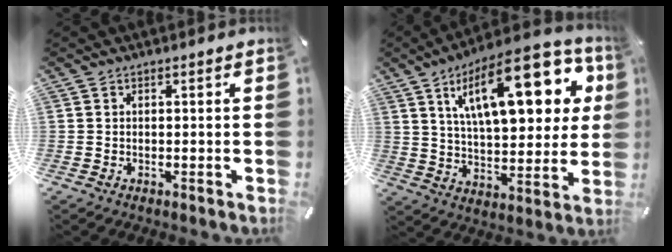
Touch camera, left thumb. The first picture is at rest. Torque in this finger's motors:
{"motor_torque": [2.39, 2.46, 2.42, -0.35, 0.31]}